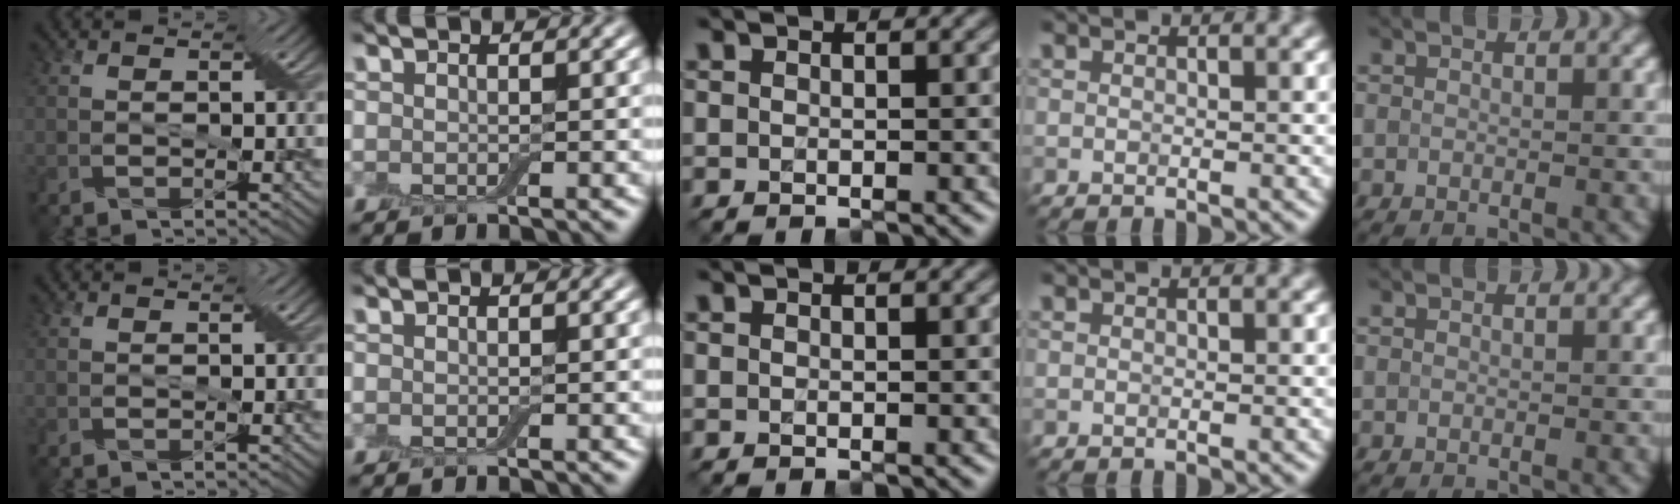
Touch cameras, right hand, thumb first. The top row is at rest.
{}